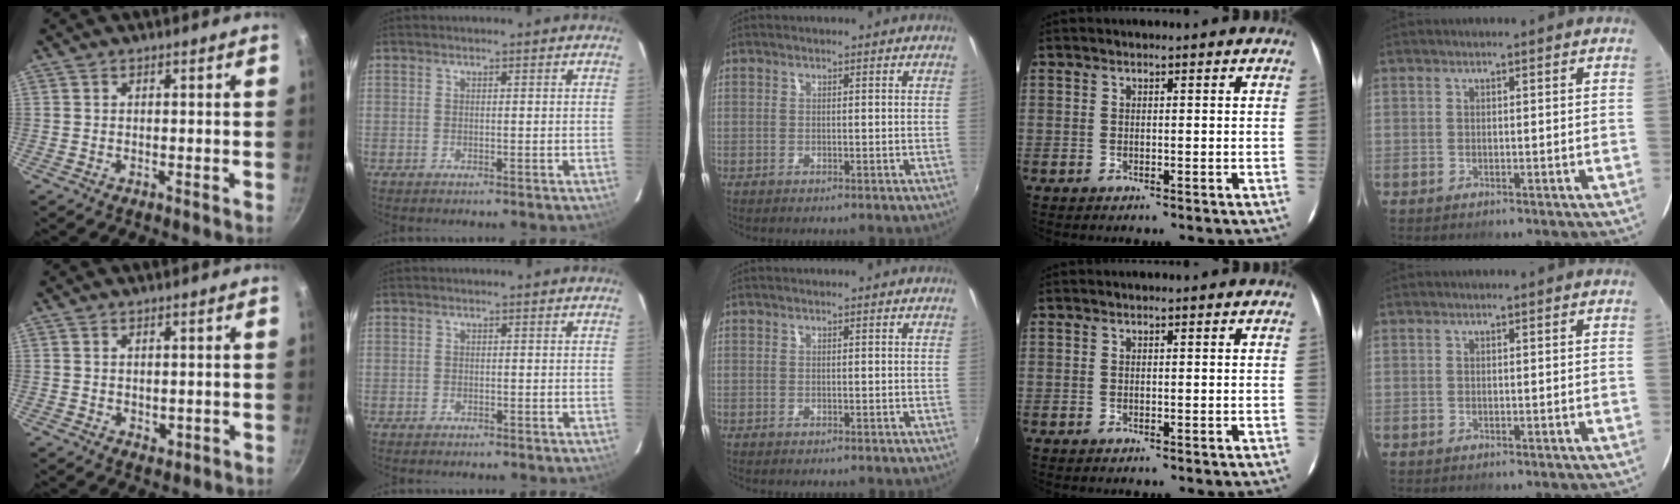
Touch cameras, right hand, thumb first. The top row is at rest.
{"thumb": {"total": 1.6, "force": [0.5, 1.2, 1.0], "torque": [-0.011, -0.005, 0.011]}, "index": {"total": 0.9, "force": [-0.6, 0.7, 0.1], "torque": [-0.002, 0.002, -0.009]}}